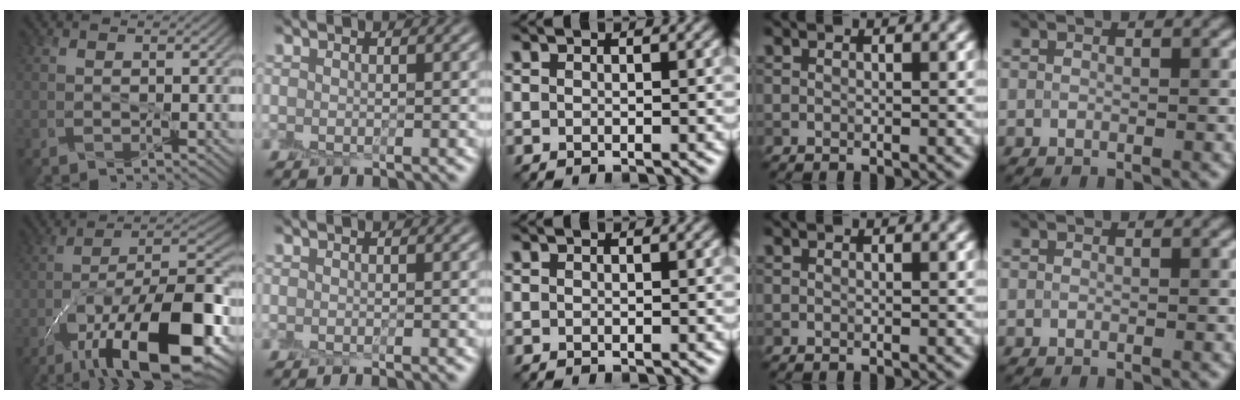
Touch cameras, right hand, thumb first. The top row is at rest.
{"thumb": {"total": 18.5, "force": [-8.9, 7.3, 14.5], "torque": [-0.230, -0.014, -0.156]}, "index": {"total": 0.8, "force": [-0.6, -0.2, 0.4], "torque": [-0.002, -0.008, -0.008]}}